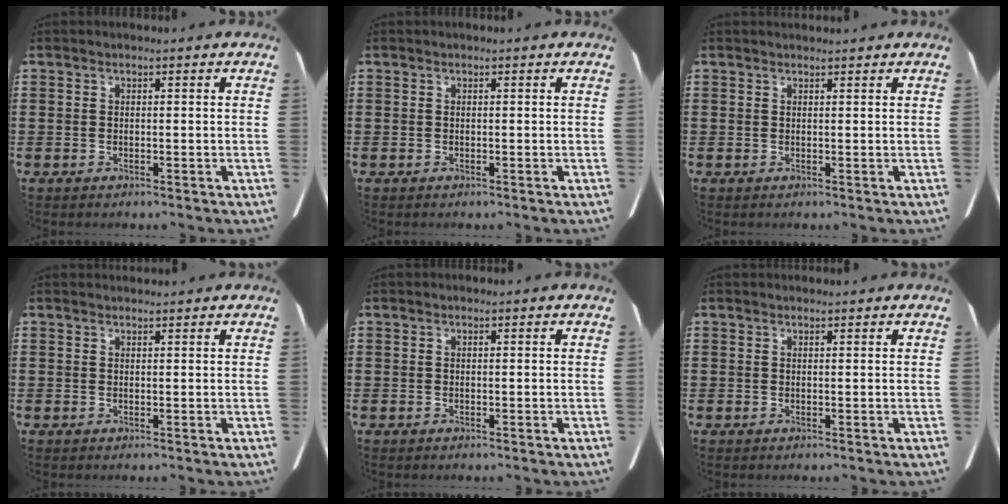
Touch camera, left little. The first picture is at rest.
{"total": 0.0}
{"total": 0.7, "force": [0.7, 0.0, 0.1], "torque": [0.004, -0.003, 0.011]}
{"total": 0.9, "force": [0.9, 0.0, 0.1], "torque": [0.005, -0.002, 0.016]}
{"total": 0.0}
{"total": 0.5, "force": [0.5, 0.1, 0.1], "torque": [0.006, -0.002, 0.008]}